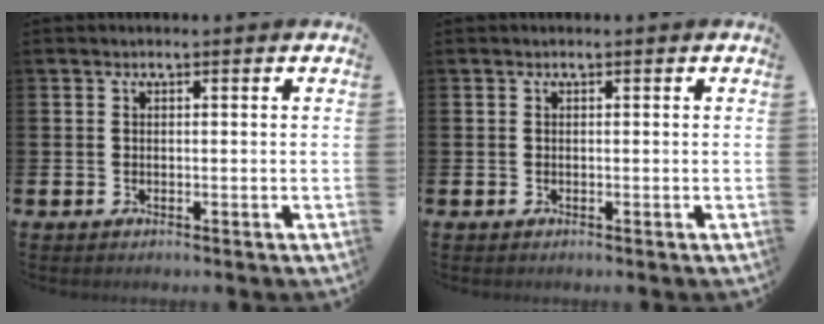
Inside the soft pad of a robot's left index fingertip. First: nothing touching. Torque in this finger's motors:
{"motor_torque": [0.00, 0.00, 0.00, 0.00]}